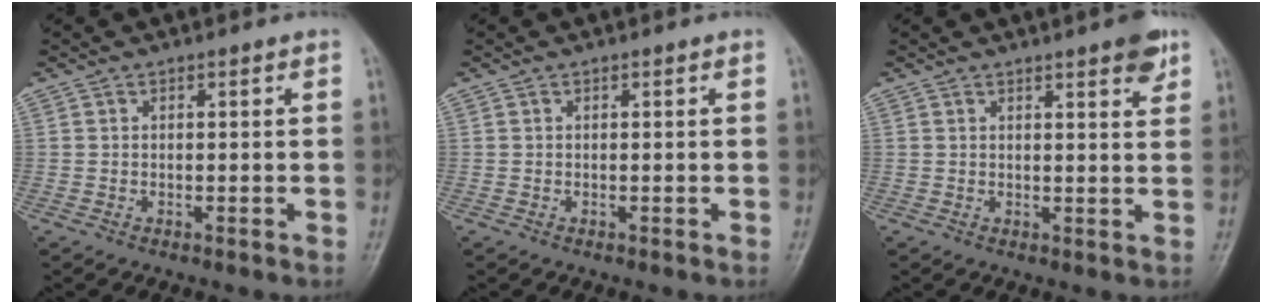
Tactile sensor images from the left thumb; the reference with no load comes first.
{"total": 0.0}
{"total": 4.5, "force": [2.9, 1.0, 3.3], "torque": [-0.034, -0.015, 0.034]}